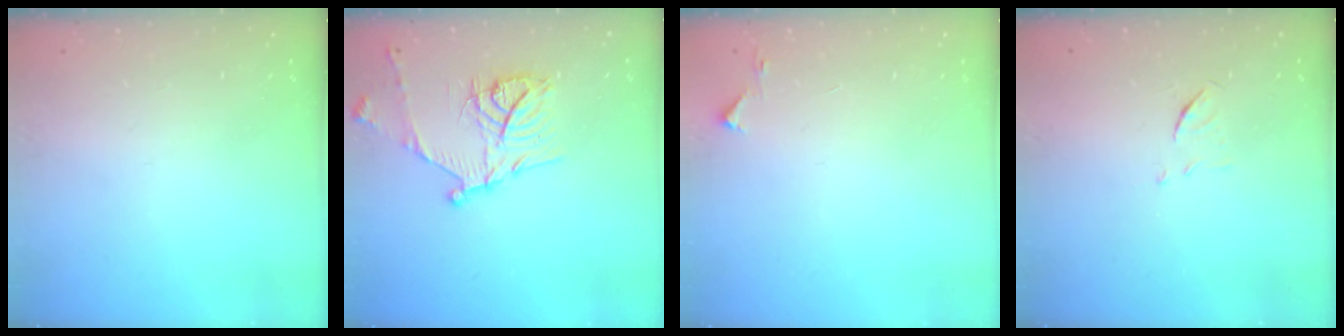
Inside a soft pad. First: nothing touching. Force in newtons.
{"total": 16.1, "press": 16.1, "slide": 1.3}
{"total": 3.1, "press": 3.0, "slide": 0.3}
{"total": 5.9, "press": 5.9, "slide": 0.5}